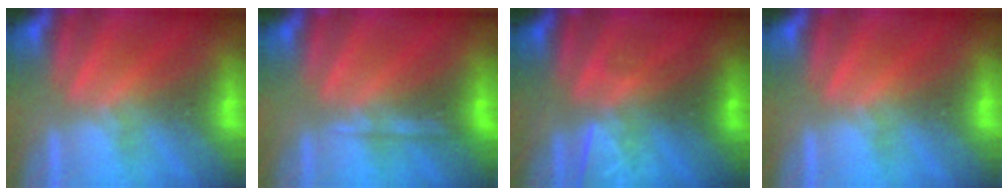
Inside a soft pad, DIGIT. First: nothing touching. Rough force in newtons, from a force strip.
{"total": 2.1}
{"total": 3.3}
{"total": 0.0}